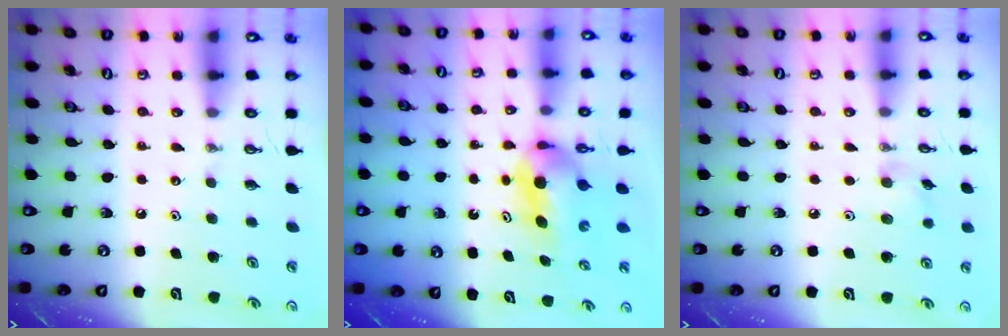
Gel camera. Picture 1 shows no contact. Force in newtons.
{"total": 6.6, "press": 6.2, "slide": 2.2}
{"total": 6.2, "press": 5.8, "slide": 2.1}